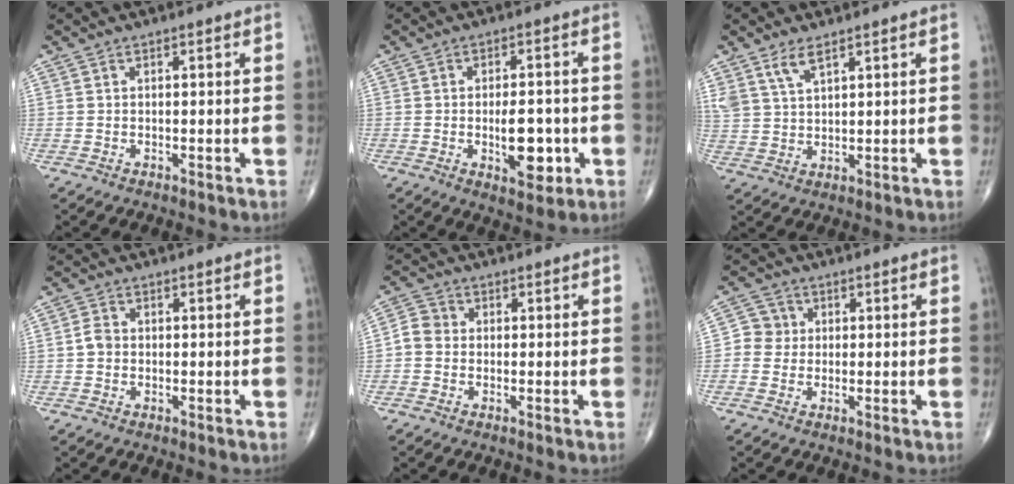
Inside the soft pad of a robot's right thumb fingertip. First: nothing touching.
{"total": 8.0, "force": [-1.8, 3.8, 6.8], "torque": [-0.081, 0.004, -0.018]}
{"total": 4.5, "force": [3.1, 1.6, 2.8], "torque": [-0.057, -0.013, 0.069]}
{"total": 2.1, "force": [-0.3, 1.7, 1.2], "torque": [-0.017, 0.005, -0.008]}
{"total": 3.5, "force": [-0.6, 3.1, 1.5], "torque": [-0.018, 0.010, -0.023]}
{"total": 3.8, "force": [0.0, 3.8, 0.7], "torque": [0.016, 0.009, -0.009]}